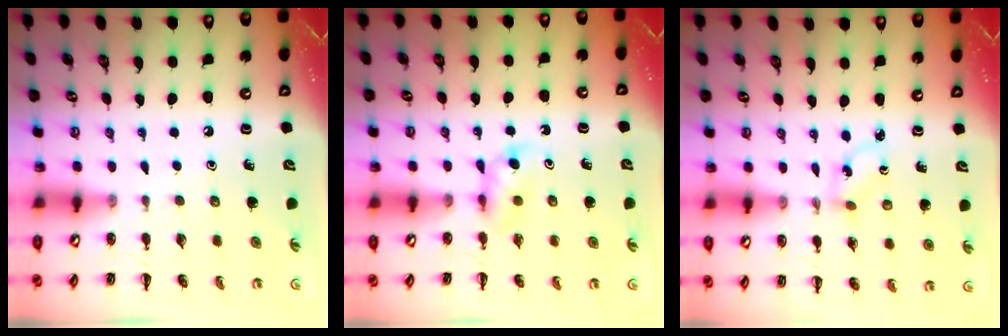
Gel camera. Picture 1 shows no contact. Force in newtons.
{"total": 4.9, "press": 4.7, "slide": 1.5}
{"total": 0.9, "press": 0.8, "slide": 0.5}